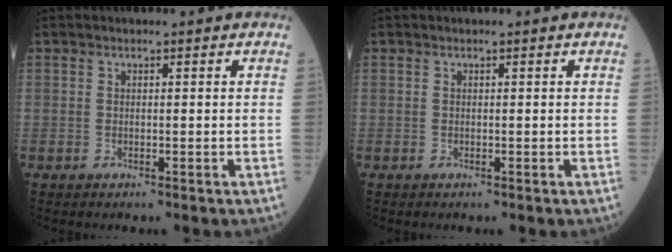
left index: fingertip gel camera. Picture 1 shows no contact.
{"total": 0.0}